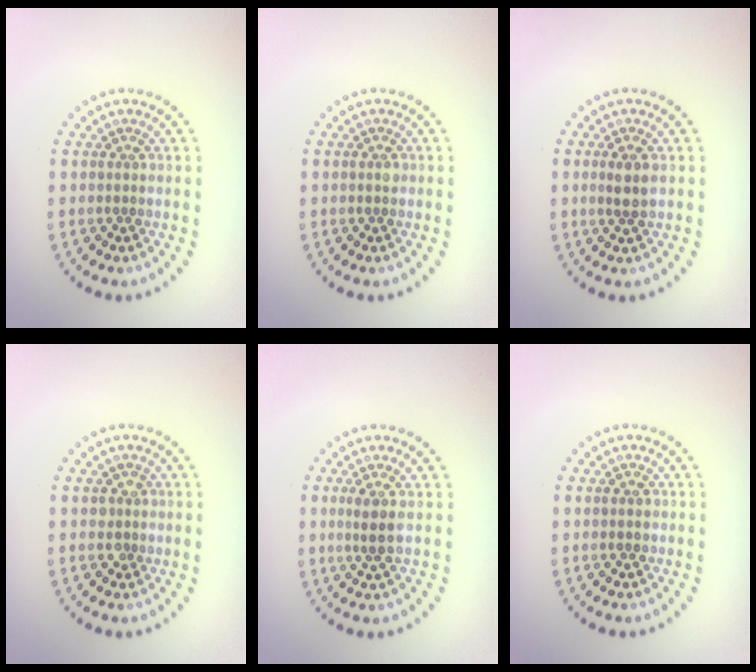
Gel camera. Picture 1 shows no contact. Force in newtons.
{"total": 0.9, "press": 0.8, "slide": 0.1}
{"total": 1.8, "press": 1.7, "slide": 0.6}
{"total": 1.1, "press": 1.0, "slide": 0.4}
{"total": 1.9, "press": 1.5, "slide": 1.2}
{"total": 1.1, "press": 1.1, "slide": 0.0}